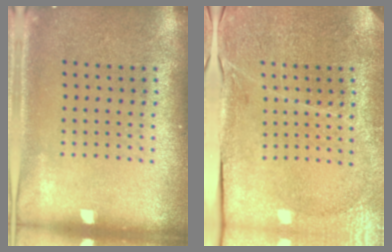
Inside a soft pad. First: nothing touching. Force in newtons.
{"total": 3.3, "press": 3.2, "slide": 0.6}